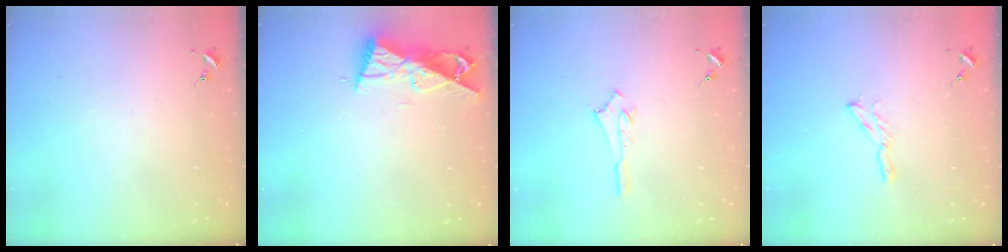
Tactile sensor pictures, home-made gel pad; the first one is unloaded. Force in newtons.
{"total": 8.8, "press": 8.7, "slide": 1.0}
{"total": 2.6, "press": 2.6, "slide": 0.4}
{"total": 5.0, "press": 5.0, "slide": 0.5}